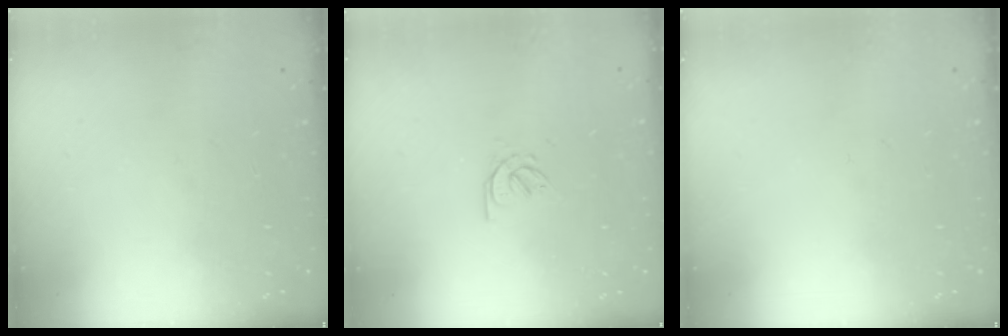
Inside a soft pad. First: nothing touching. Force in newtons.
{"total": 2.6, "press": 2.5, "slide": 0.7}
{"total": 0.0}